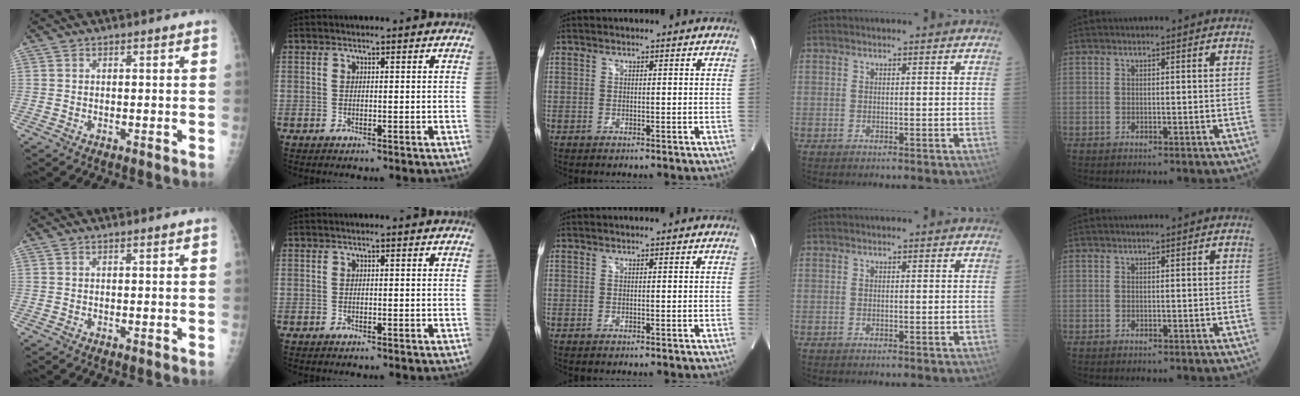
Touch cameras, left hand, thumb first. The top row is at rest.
{}